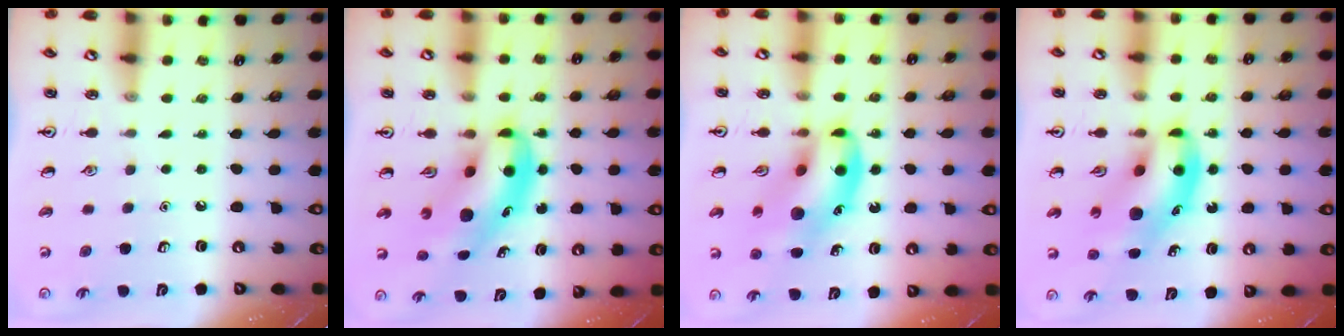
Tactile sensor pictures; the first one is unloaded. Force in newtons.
{"total": 8.4, "press": 8.1, "slide": 2.5}
{"total": 14.9, "press": 14.4, "slide": 3.8}
{"total": 12.1, "press": 11.6, "slide": 3.3}